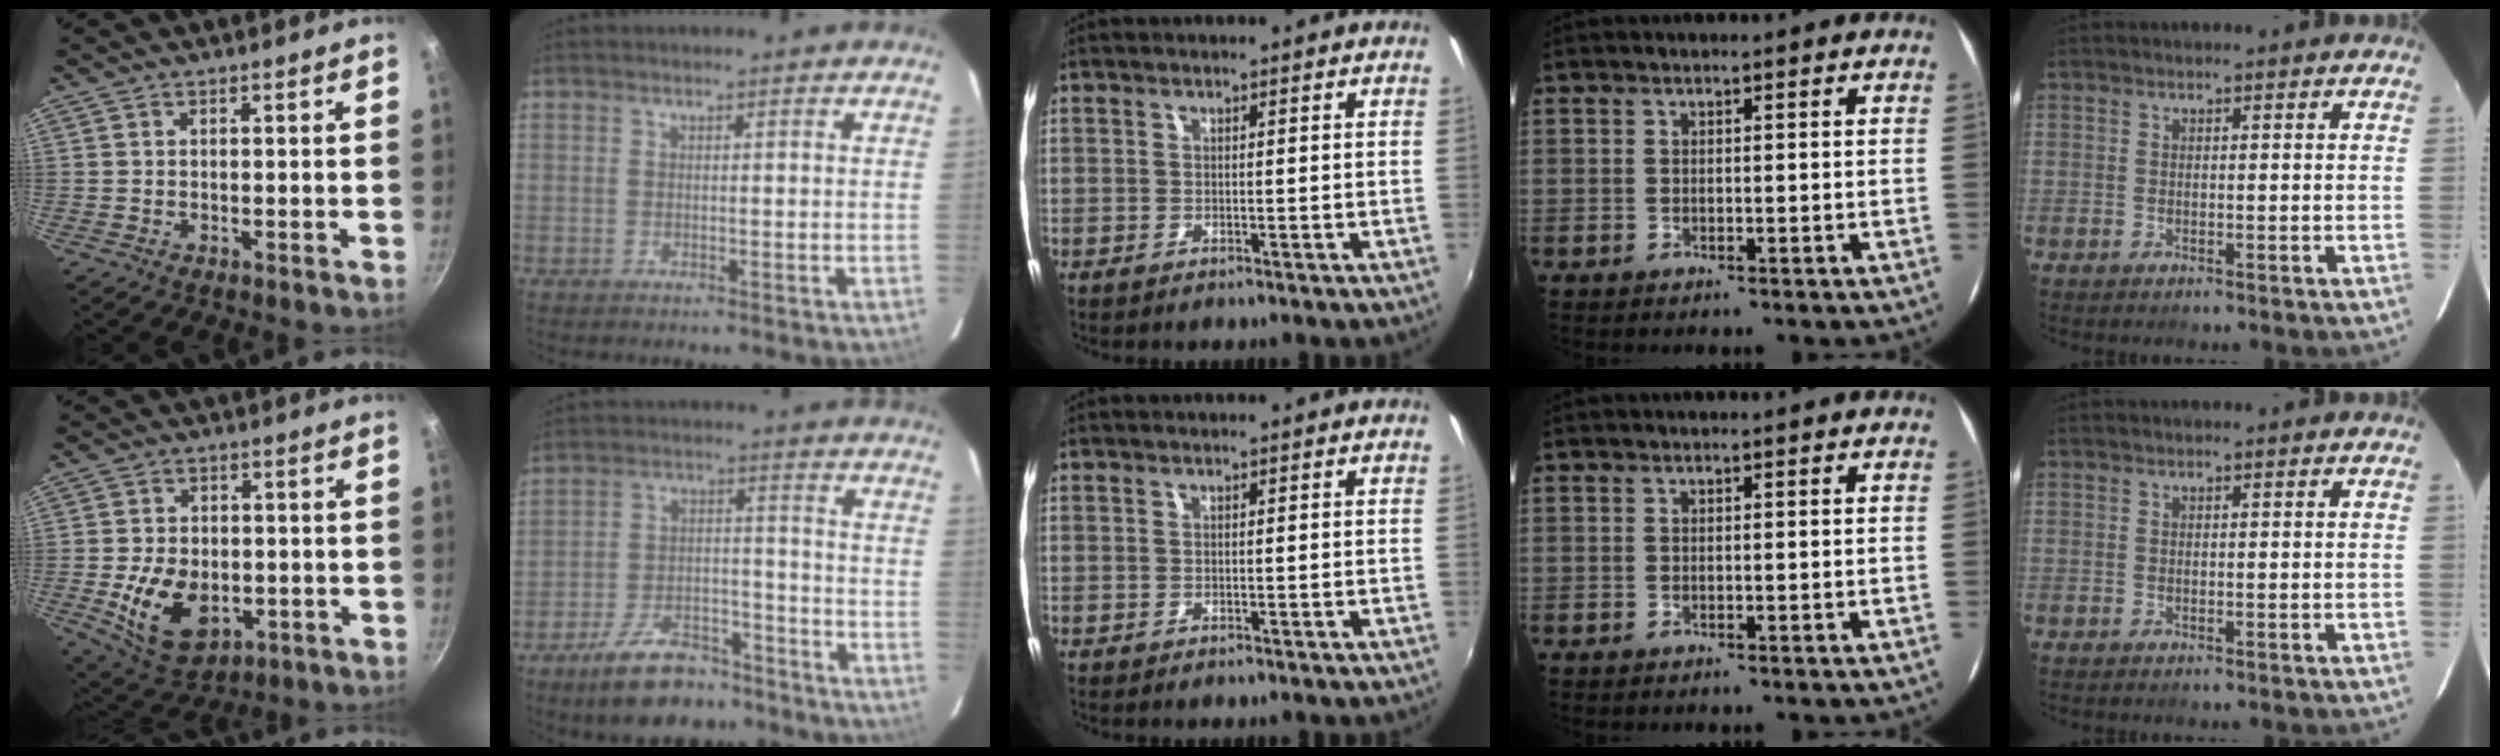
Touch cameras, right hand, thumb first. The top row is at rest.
{"thumb": {"total": 13.4, "force": [-2.9, 9.1, 9.3], "torque": [-0.143, -0.002, -0.033]}, "index": {"total": 14.6, "force": [-11.1, 6.5, 6.9], "torque": [-0.141, 0.015, -0.168]}}